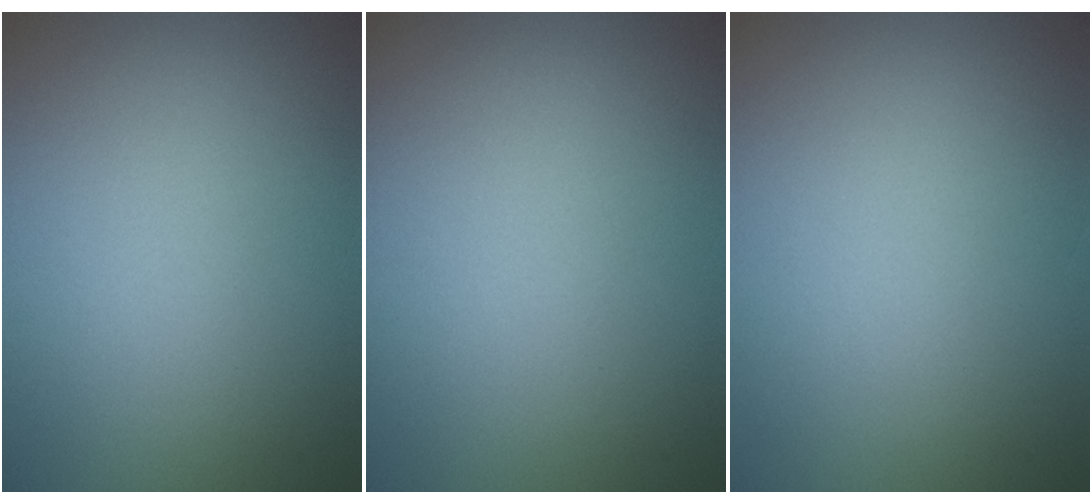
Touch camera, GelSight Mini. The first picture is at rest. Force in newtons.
{"total": 0.0}
{"total": 0.0}